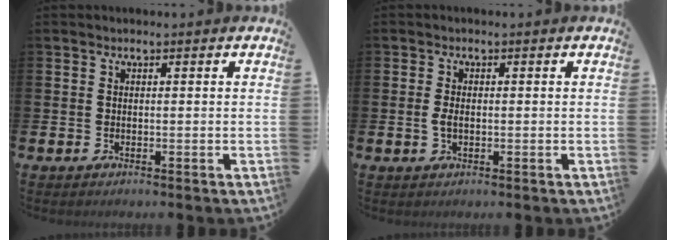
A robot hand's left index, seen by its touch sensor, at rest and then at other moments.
{"total": 1.8, "force": [-0.2, 1.0, 1.5], "torque": [-0.036, 0.007, -0.004]}